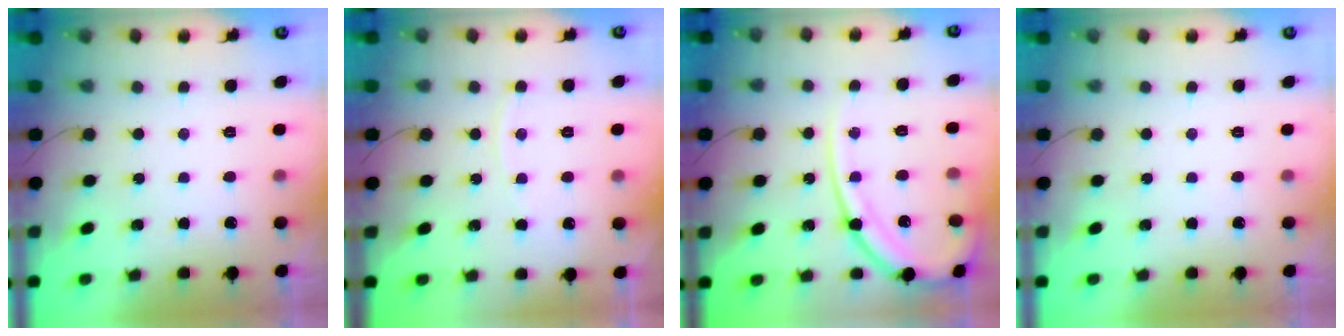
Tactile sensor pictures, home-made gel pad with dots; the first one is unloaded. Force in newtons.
{"total": 2.8, "press": 2.8, "slide": 0.4}
{"total": 15.5, "press": 15.4, "slide": 1.7}
{"total": 0.0}